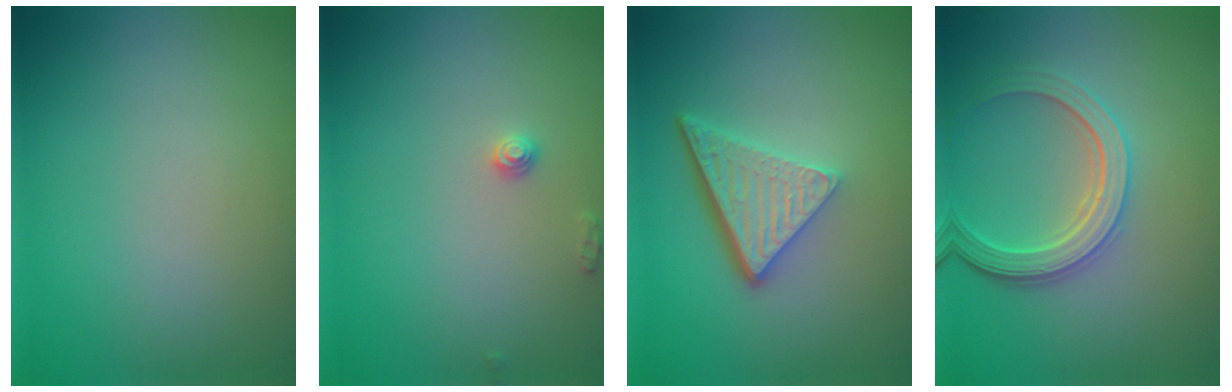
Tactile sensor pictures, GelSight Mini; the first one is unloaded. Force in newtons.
{"total": 1.0, "press": 1.0, "slide": 0.1}
{"total": 5.1, "press": 3.6, "slide": 3.7}
{"total": 4.2, "press": 3.4, "slide": 2.4}